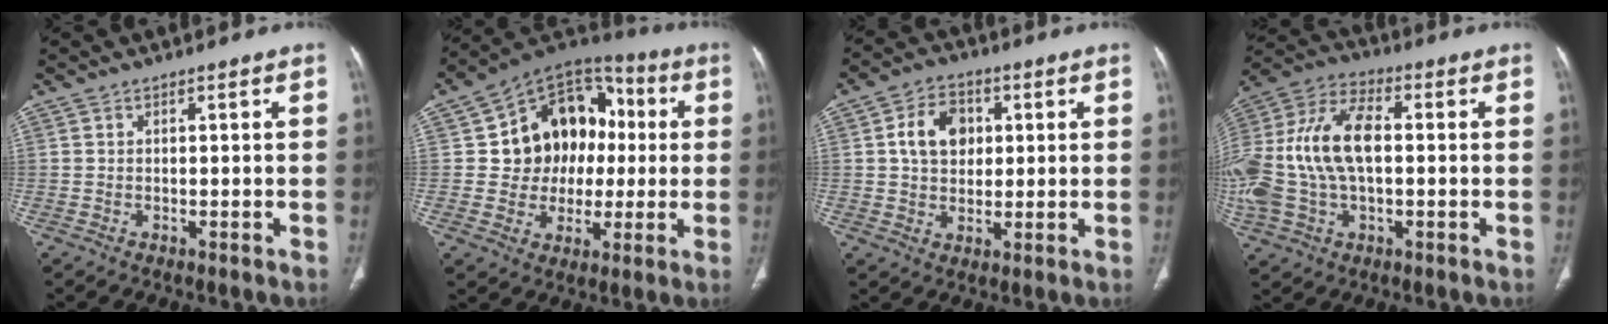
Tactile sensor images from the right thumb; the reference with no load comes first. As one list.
[{"total": 17.3, "force": [1.6, 14.4, 9.4], "torque": [-0.076, 0.030, 0.029]}, {"total": 8.9, "force": [1.9, 6.8, 5.5], "torque": [-0.068, 0.003, 0.029]}, {"total": 20.5, "force": [0.3, 12.0, 16.6], "torque": [-0.374, 0.027, 0.005]}]